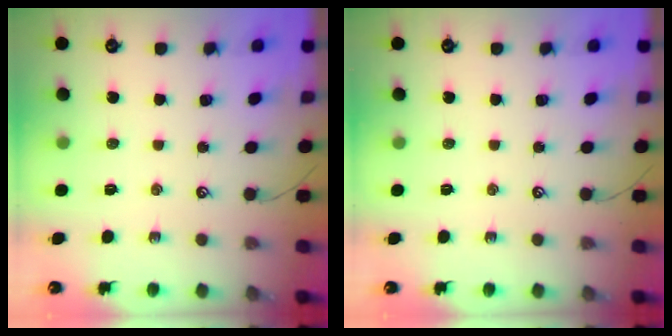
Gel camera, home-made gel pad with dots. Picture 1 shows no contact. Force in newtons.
{"total": 0.0}